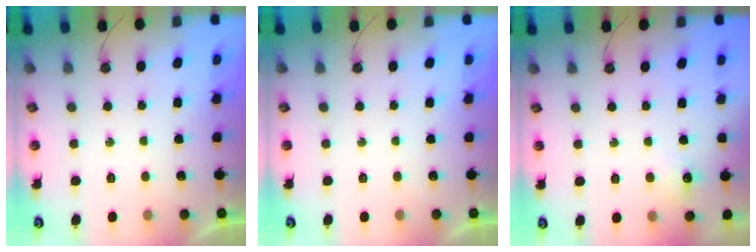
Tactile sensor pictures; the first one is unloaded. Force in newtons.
{"total": 0.0}
{"total": 5.8, "press": 5.8, "slide": 0.9}